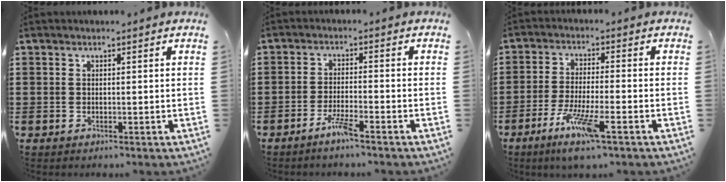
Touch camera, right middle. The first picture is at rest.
{"total": 5.4, "force": [-3.9, 0.3, 3.7], "torque": [-0.079, -0.007, -0.073]}
{"total": 6.8, "force": [-4.2, 0.6, 5.4], "torque": [-0.109, -0.011, -0.078]}